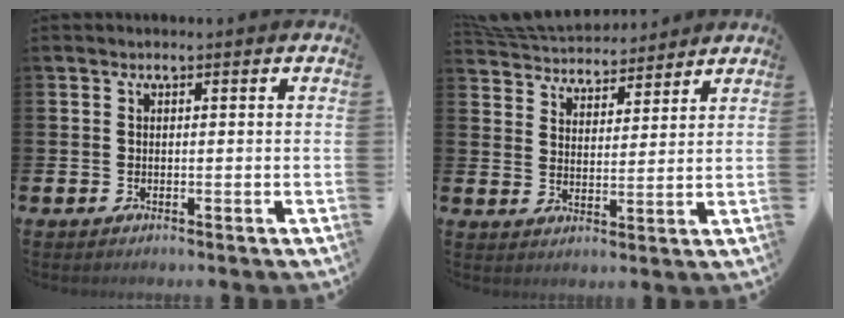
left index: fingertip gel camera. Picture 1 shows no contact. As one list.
[{"total": 5.4, "force": [5.2, 1.2, -0.3], "torque": [-0.022, -0.035, 0.094]}]